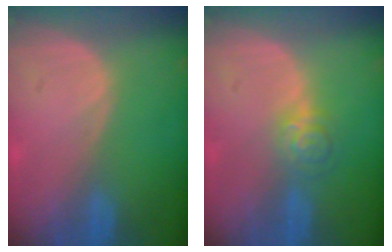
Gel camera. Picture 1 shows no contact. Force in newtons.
{"total": 4.0, "press": 3.6, "slide": 1.6}